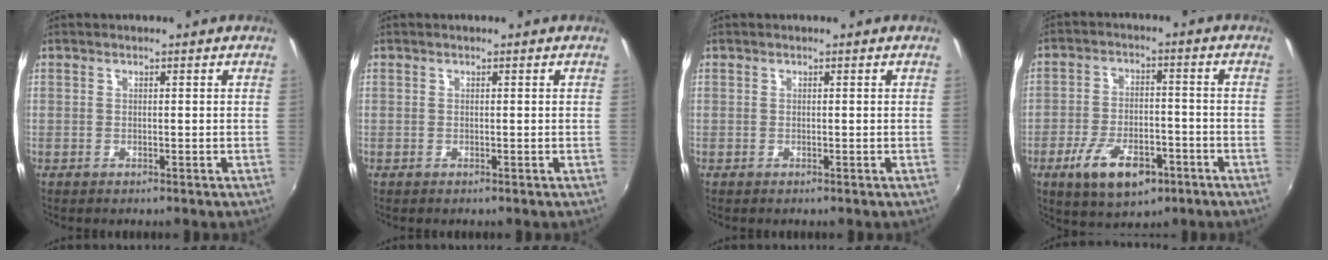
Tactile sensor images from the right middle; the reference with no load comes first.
{"total": 0.0}
{"total": 0.0}
{"total": 12.7, "force": [-6.7, 6.6, 8.5], "torque": [-0.175, -0.008, -0.101]}